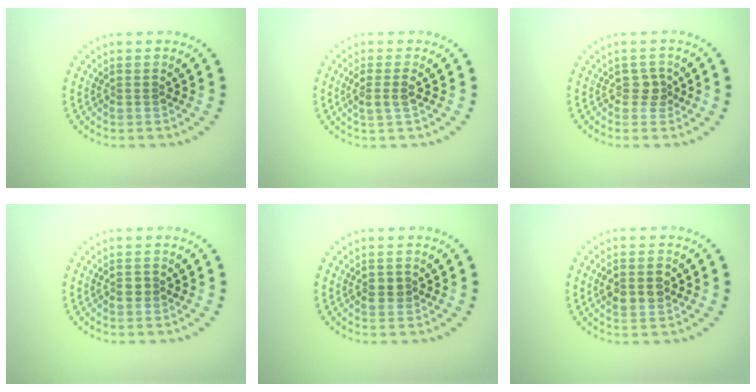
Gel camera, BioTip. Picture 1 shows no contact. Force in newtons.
{"total": 1.6, "press": 1.4, "slide": 0.8}
{"total": 1.3, "press": 1.0, "slide": 0.8}
{"total": 1.0, "press": 1.0, "slide": 0.3}
{"total": 1.4, "press": 1.4, "slide": 0.2}
{"total": 2.9, "press": 2.9, "slide": 0.1}